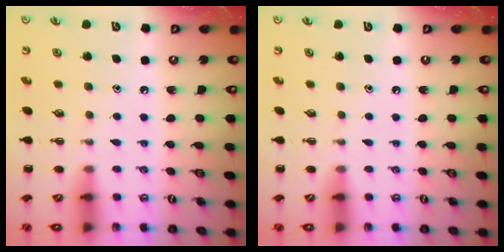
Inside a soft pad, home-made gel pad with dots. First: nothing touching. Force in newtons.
{"total": 0.0}